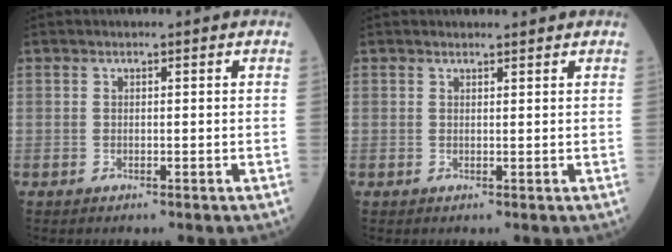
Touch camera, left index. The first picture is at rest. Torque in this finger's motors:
{"motor_torque": [0.59, -1.34, -0.28, 0.01]}